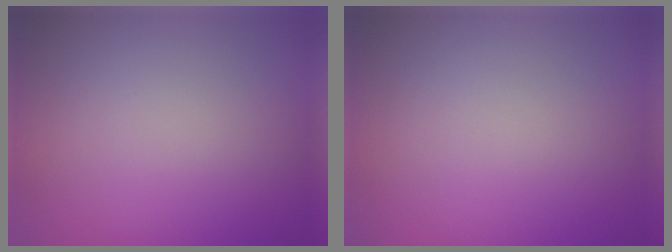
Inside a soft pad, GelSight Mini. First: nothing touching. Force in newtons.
{"total": 0.0}